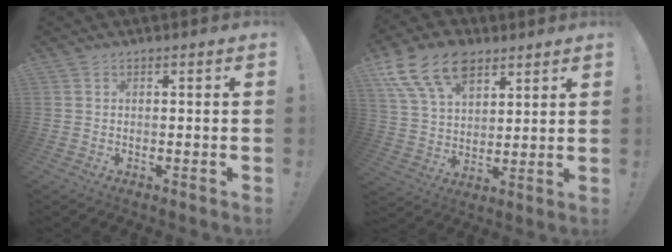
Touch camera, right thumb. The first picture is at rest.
{"total": 16.7, "force": [9.6, 10.4, 8.9], "torque": [-0.167, -0.046, 0.179]}